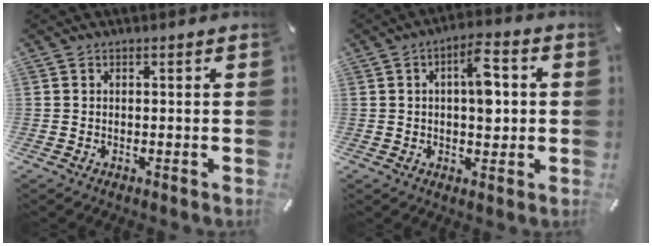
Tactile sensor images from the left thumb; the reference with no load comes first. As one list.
[{"total": 8.8, "force": [1.2, 4.5, 7.5], "torque": [-0.097, 0.002, 0.016]}]